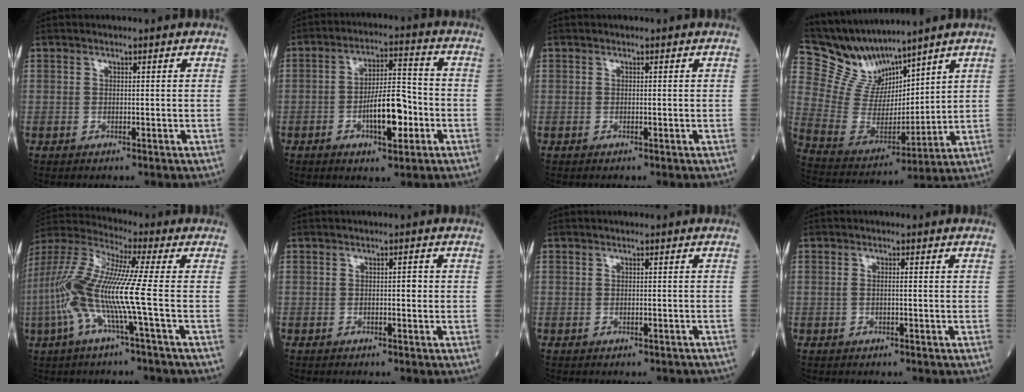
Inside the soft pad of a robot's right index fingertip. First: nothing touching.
{"total": 9.8, "force": [-3.2, 3.3, 8.7], "torque": [-0.156, 0.015, -0.049]}
{"total": 0.0}
{"total": 12.1, "force": [11.4, 3.1, 2.8], "torque": [-0.087, 0.012, 0.243]}
{"total": 14.5, "force": [-2.9, 0.0, 14.2], "torque": [-0.314, 0.006, -0.071]}
{"total": 1.4, "force": [-0.2, 0.7, 1.2], "torque": [-0.027, 0.010, -0.002]}
{"total": 2.0, "force": [-1.4, 1.2, 0.8], "torque": [-0.018, 0.009, -0.011]}
{"total": 1.3, "force": [-0.1, 0.5, 1.2], "torque": [-0.034, 0.006, 0.000]}